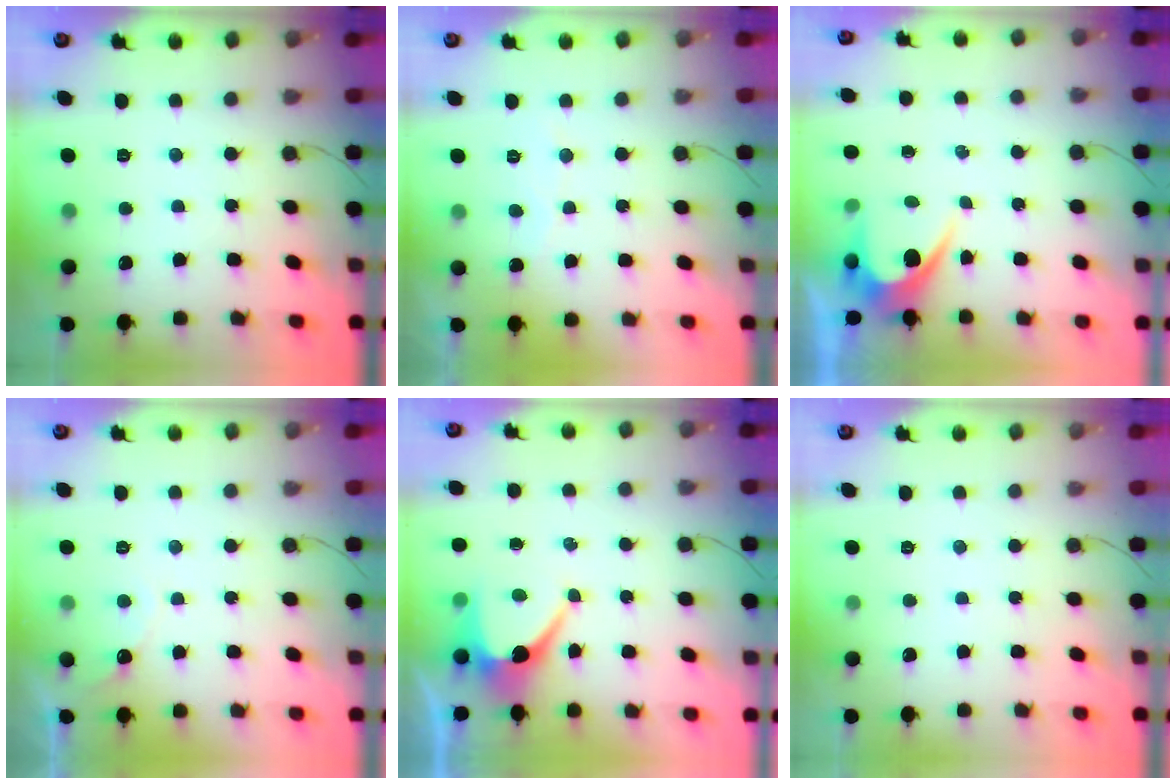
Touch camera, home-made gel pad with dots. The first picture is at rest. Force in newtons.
{"total": 3.8, "press": 3.8, "slide": 0.2}
{"total": 5.7, "press": 5.7, "slide": 0.3}
{"total": 4.4, "press": 4.4, "slide": 0.2}
{"total": 6.8, "press": 6.8, "slide": 0.6}
{"total": 0.0}